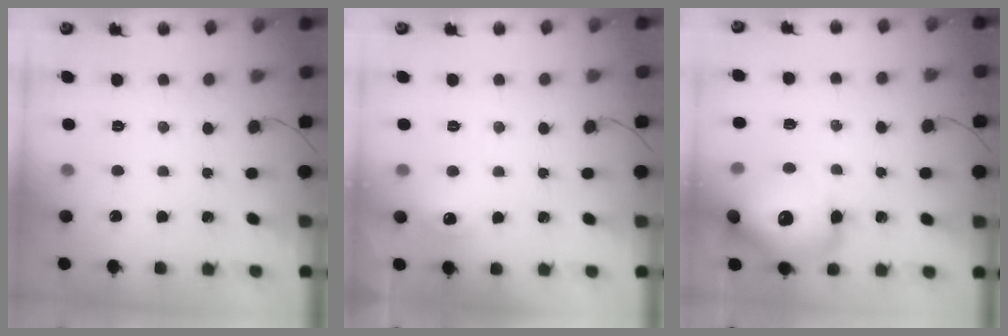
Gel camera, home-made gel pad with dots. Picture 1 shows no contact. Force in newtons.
{"total": 5.4, "press": 5.2, "slide": 1.4}
{"total": 17.4, "press": 17.1, "slide": 3.3}